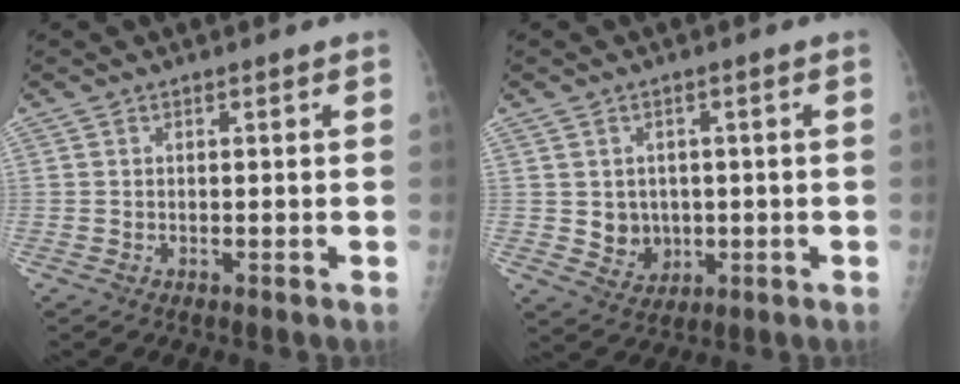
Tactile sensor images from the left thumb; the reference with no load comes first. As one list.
[{"total": 5.4, "force": [0.0, 4.8, 2.4], "torque": [-0.011, -0.001, 0.012]}]